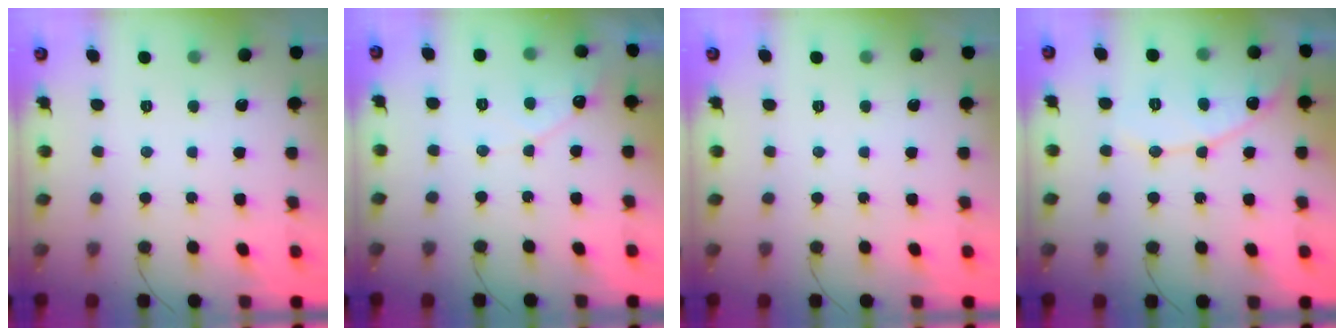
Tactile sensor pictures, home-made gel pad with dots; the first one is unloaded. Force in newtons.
{"total": 5.5, "press": 5.5, "slide": 0.3}
{"total": 0.0}
{"total": 9.6, "press": 9.6, "slide": 0.8}